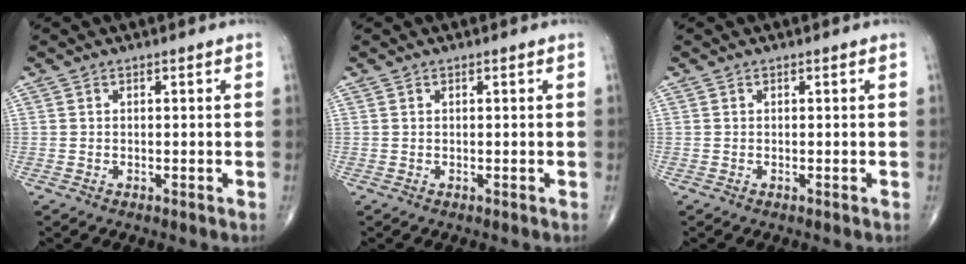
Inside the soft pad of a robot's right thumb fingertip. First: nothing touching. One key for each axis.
{"total": 0.0}
{"total": 0.0}